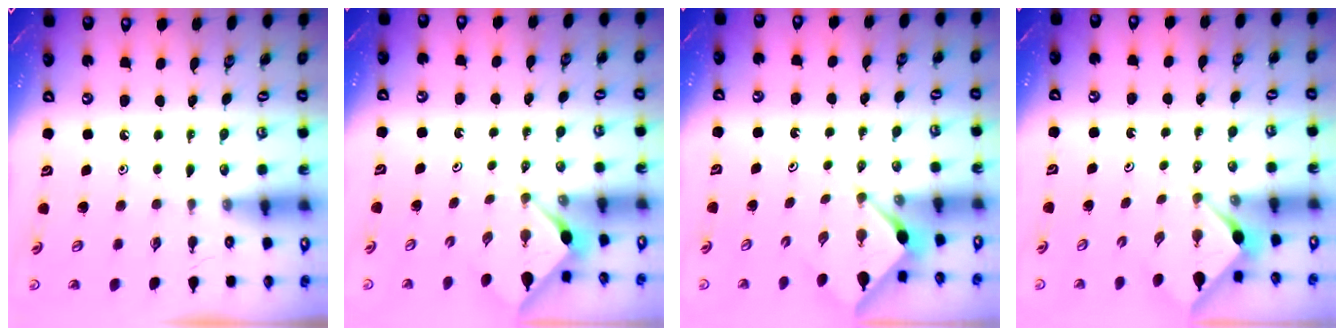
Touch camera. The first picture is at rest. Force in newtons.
{"total": 2.9, "press": 2.9, "slide": 0.4}
{"total": 3.0, "press": 3.0, "slide": 0.3}
{"total": 3.0, "press": 3.0, "slide": 0.3}